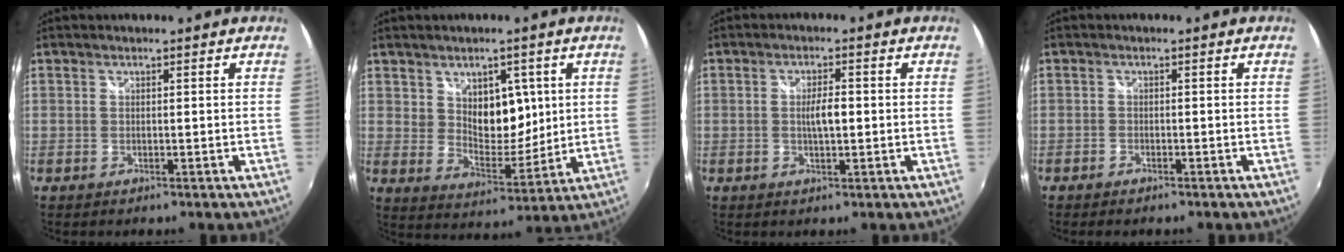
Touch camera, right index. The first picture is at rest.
{"total": 9.7, "force": [3.5, 6.5, 6.3], "torque": [-0.085, -0.007, 0.069]}
{"total": 3.7, "force": [-0.1, 1.1, 3.5], "torque": [-0.061, 0.000, -0.002]}
{"total": 1.7, "force": [-1.4, 0.8, 0.5], "torque": [-0.017, -0.004, -0.026]}